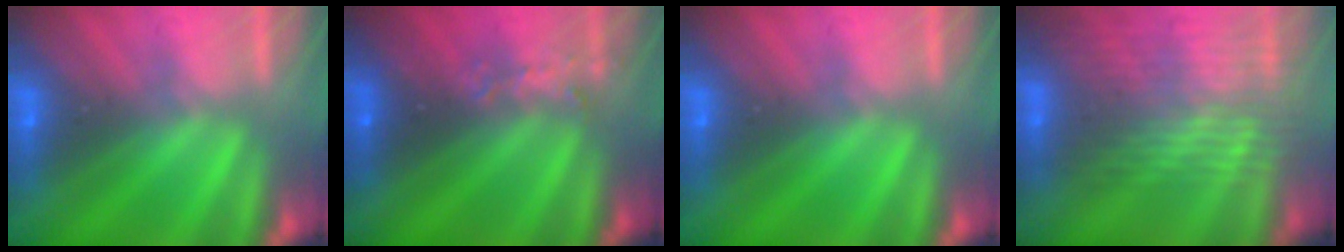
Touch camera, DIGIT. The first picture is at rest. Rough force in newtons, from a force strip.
{"total": 2.7}
{"total": 0.0}
{"total": 3.4}